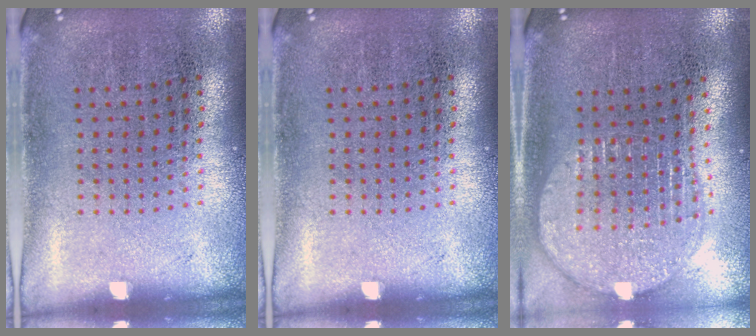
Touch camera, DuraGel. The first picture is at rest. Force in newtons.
{"total": 0.0}
{"total": 1.9, "press": 1.6, "slide": 1.0}